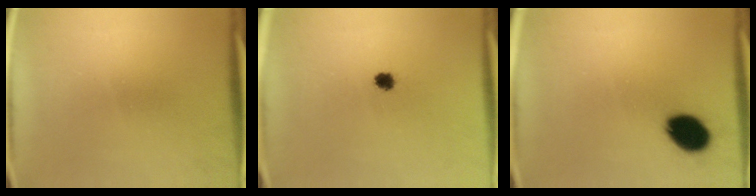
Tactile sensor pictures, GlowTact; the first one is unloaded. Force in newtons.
{"total": 2.4}
{"total": 9.8}